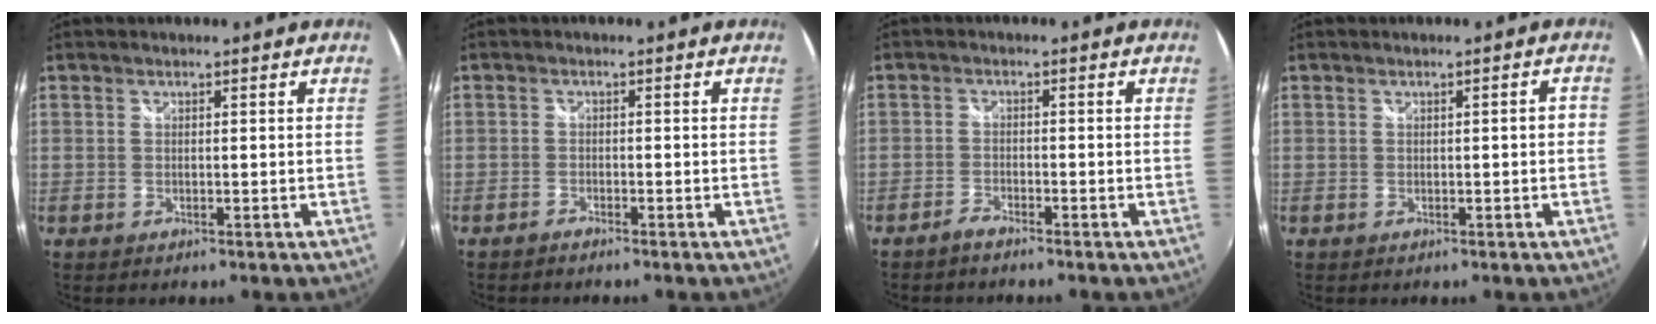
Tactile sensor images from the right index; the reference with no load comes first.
{"total": 1.4, "force": [-1.3, 0.0, 0.3], "torque": [-0.017, -0.003, -0.027]}
{"total": 2.1, "force": [-2.0, 0.1, 0.6], "torque": [-0.028, -0.001, -0.041]}
{"total": 1.5, "force": [-0.2, 0.2, 1.5], "torque": [-0.019, 0.007, -0.002]}